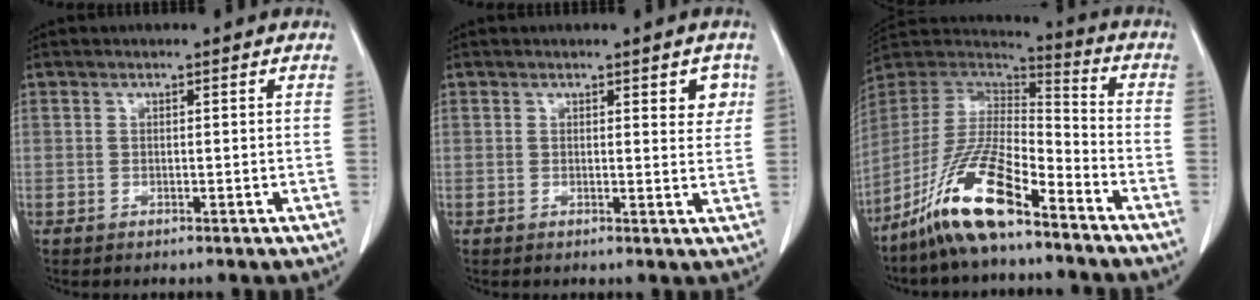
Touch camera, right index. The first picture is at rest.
{"total": 3.5, "force": [1.5, 1.3, 2.9], "torque": [-0.030, -0.002, 0.014]}
{"total": 14.8, "force": [-10.1, 2.9, 10.4], "torque": [-0.209, 0.001, -0.190]}